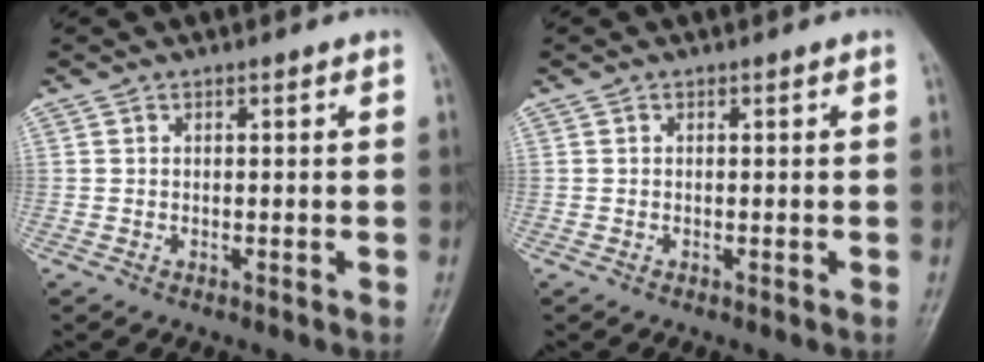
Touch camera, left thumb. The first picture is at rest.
{"total": 0.0}